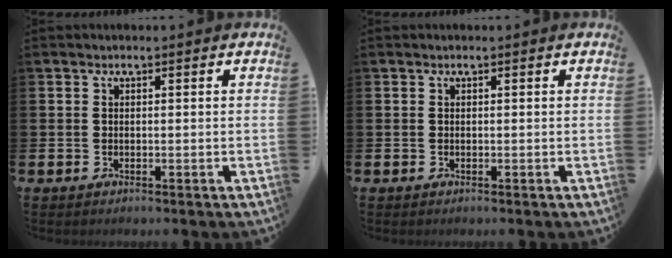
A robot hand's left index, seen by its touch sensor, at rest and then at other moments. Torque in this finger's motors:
{"motor_torque": [0.03, 0.04, 0.00, 0.00]}